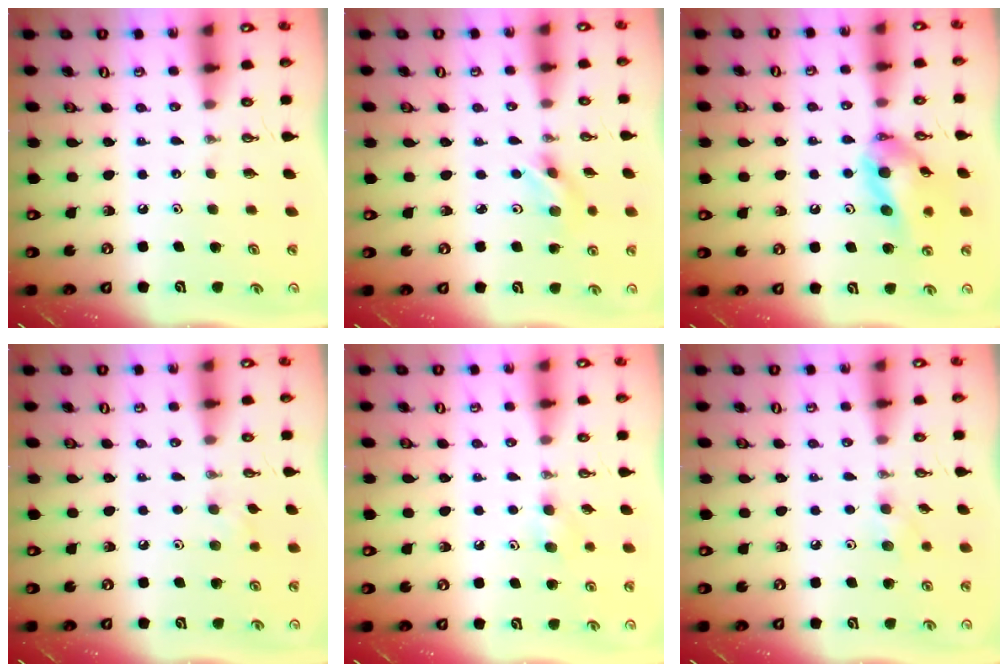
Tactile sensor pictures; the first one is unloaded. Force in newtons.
{"total": 4.0, "press": 4.0, "slide": 0.8}
{"total": 13.4, "press": 13.2, "slide": 2.6}
{"total": 5.3, "press": 5.2, "slide": 0.9}
{"total": 5.1, "press": 5.0, "slide": 0.9}
{"total": 7.4, "press": 6.9, "slide": 2.7}